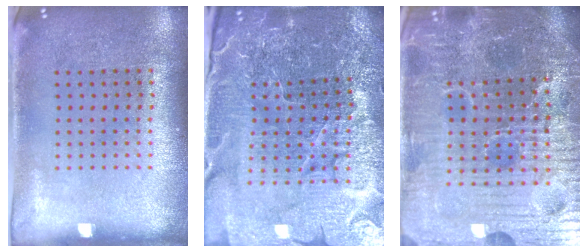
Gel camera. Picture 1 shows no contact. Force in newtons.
{"total": 5.4, "press": 5.1, "slide": 1.8}
{"total": 6.1, "press": 5.7, "slide": 2.2}